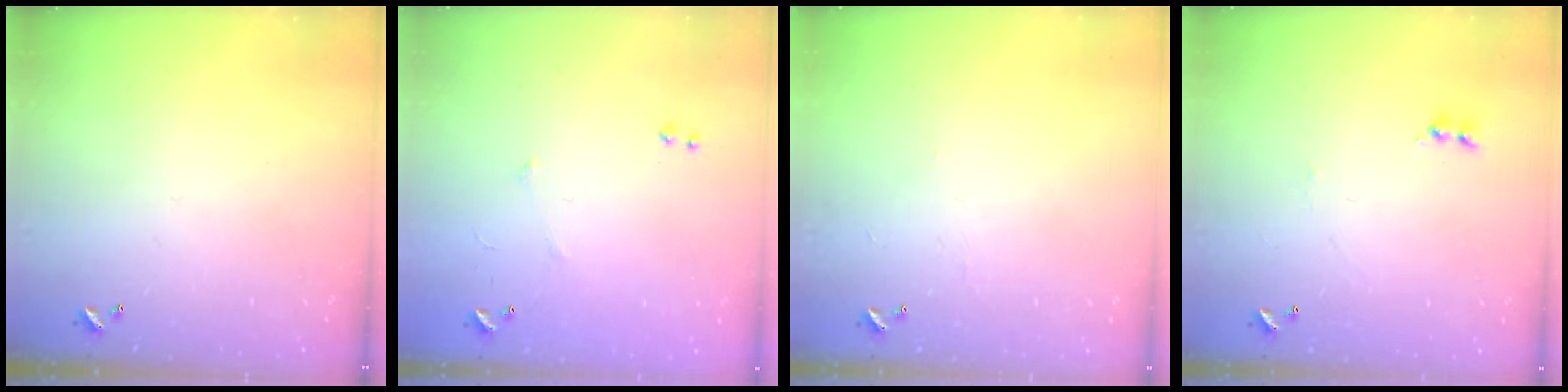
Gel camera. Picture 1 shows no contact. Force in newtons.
{"total": 5.2, "press": 5.1, "slide": 0.9}
{"total": 2.2, "press": 2.2, "slide": 0.4}
{"total": 0.0}